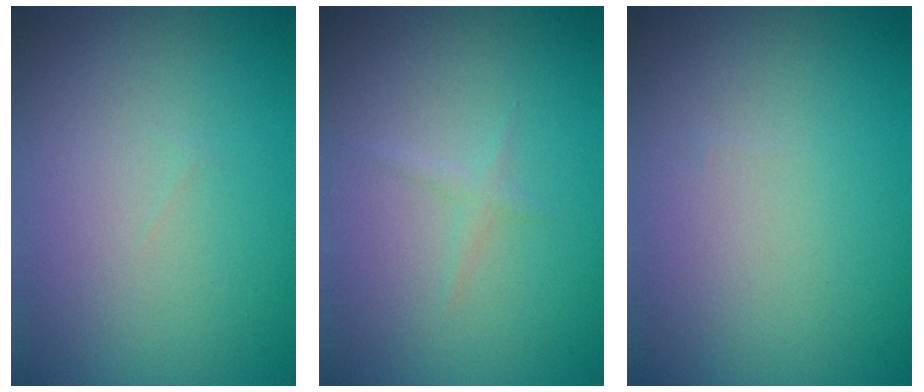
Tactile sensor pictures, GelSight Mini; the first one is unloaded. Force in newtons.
{"total": 0.8, "press": 0.8, "slide": 0.0}
{"total": 0.0}